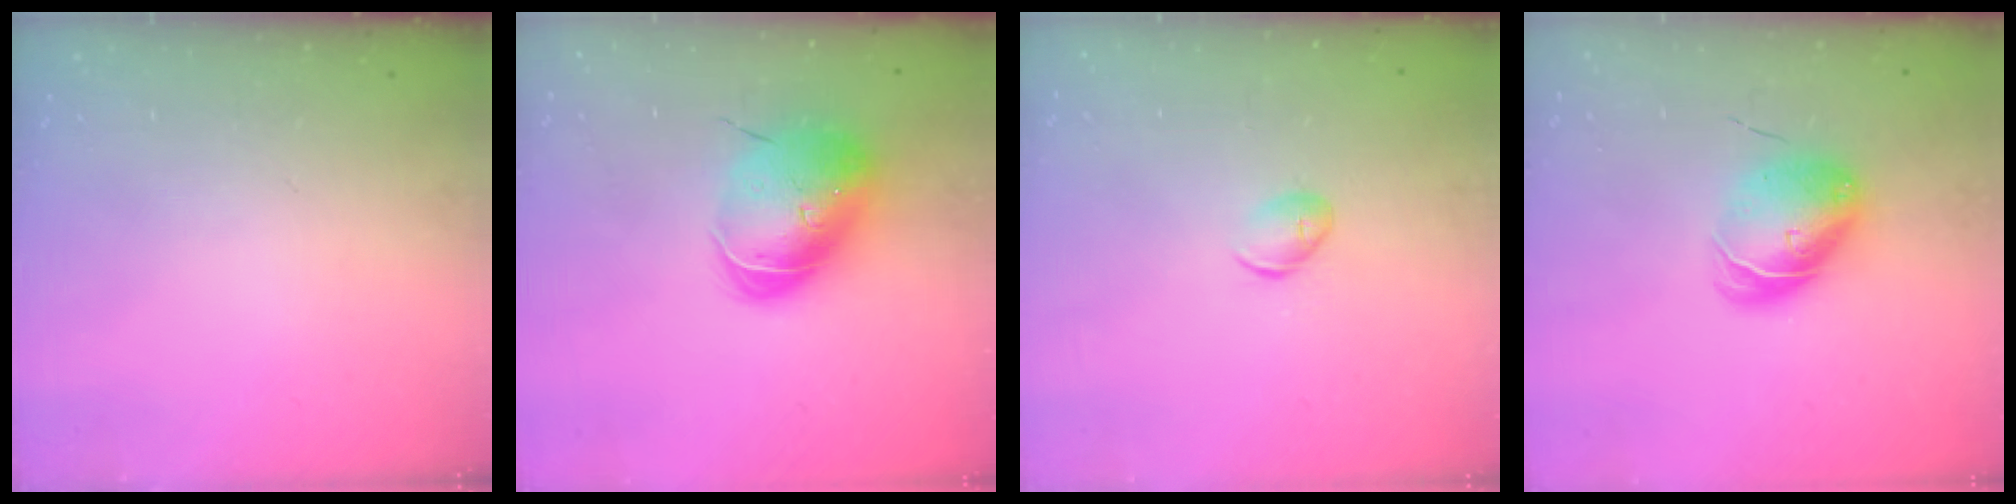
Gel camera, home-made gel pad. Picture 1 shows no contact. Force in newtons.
{"total": 13.0, "press": 12.8, "slide": 2.4}
{"total": 5.9, "press": 5.9, "slide": 0.9}
{"total": 8.8, "press": 8.7, "slide": 1.2}